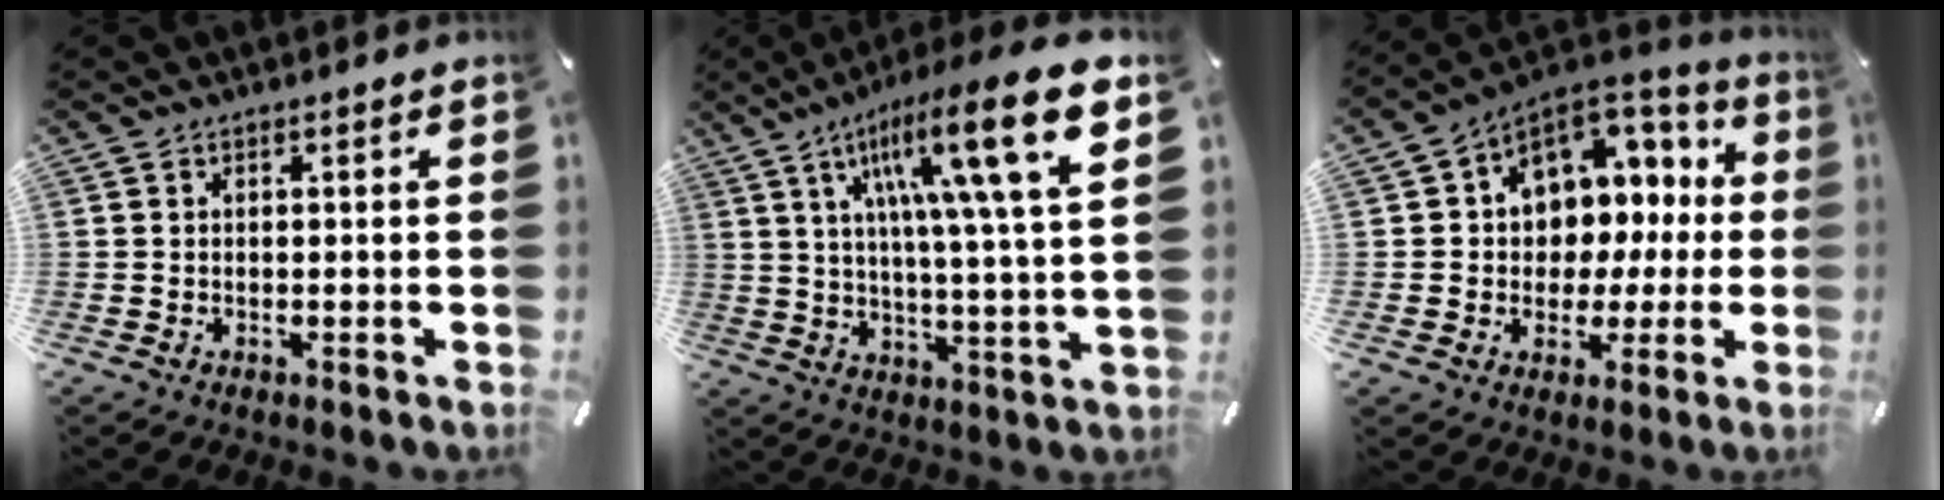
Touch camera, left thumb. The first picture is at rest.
{"total": 22.4, "force": [9.5, 3.4, 20.0], "torque": [-0.323, -0.046, 0.130]}
{"total": 10.0, "force": [2.6, 9.0, 3.6], "torque": [-0.054, -0.031, 0.056]}